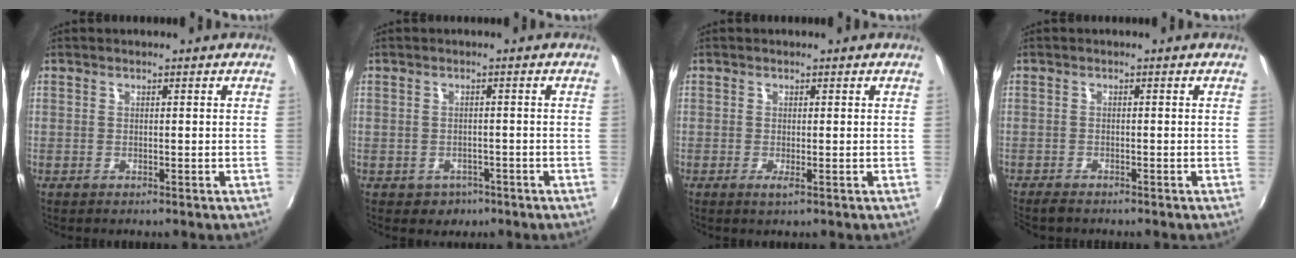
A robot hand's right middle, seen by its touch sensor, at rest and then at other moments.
{"total": 3.6, "force": [-1.8, 2.9, 0.9], "torque": [-0.027, -0.002, -0.019]}
{"total": 1.1, "force": [-0.3, 0.0, 1.0], "torque": [-0.020, -0.005, -0.007]}
{"total": 2.4, "force": [-2.2, 0.5, 0.7], "torque": [-0.023, -0.013, -0.043]}